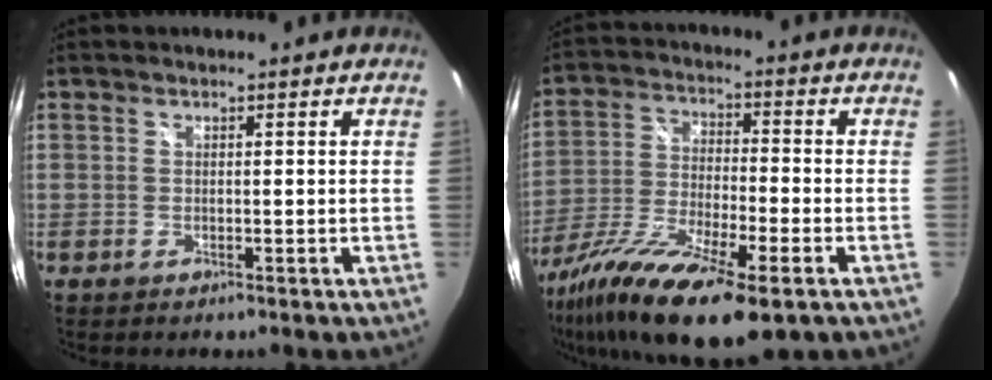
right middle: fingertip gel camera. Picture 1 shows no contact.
{"total": 19.3, "force": [-11.8, 4.6, 14.5], "torque": [-0.286, -0.062, -0.217]}